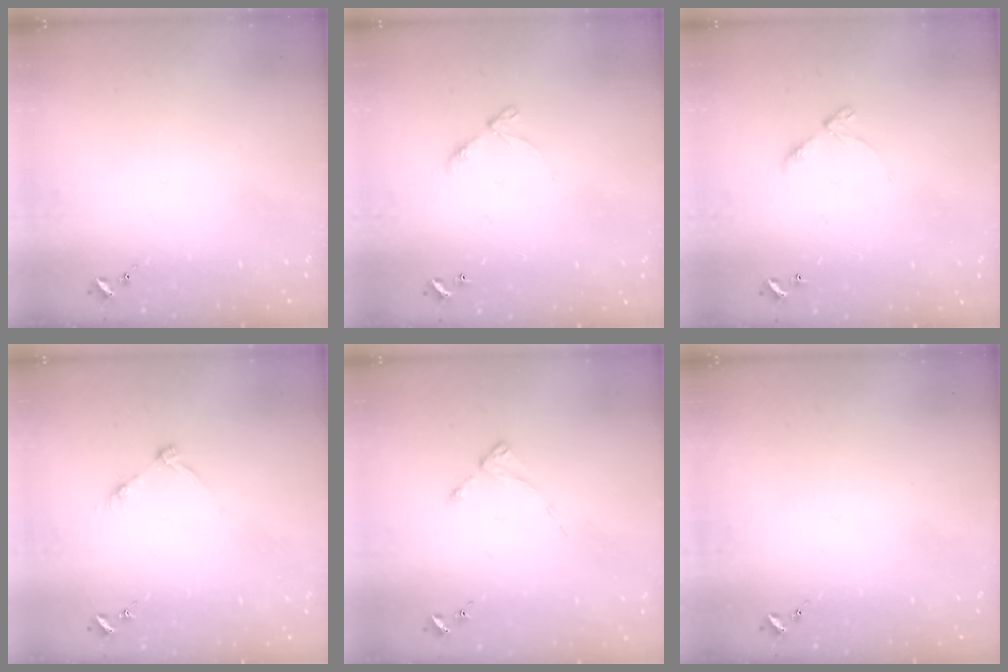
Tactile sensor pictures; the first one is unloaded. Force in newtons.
{"total": 6.1, "press": 6.0, "slide": 0.6}
{"total": 6.1, "press": 6.0, "slide": 0.6}
{"total": 4.6, "press": 4.6, "slide": 0.5}
{"total": 1.9, "press": 1.8, "slide": 0.3}
{"total": 0.0}